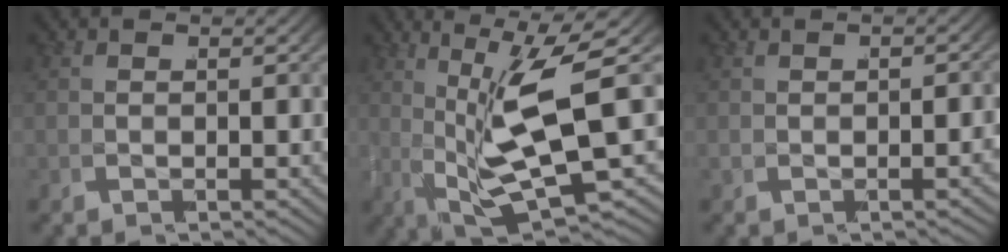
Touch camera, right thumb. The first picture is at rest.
{"total": 10.1, "force": [-1.1, 5.0, 8.7], "torque": [-0.165, -0.021, -0.009]}
{"total": 0.6, "force": [-0.2, -0.4, 0.4], "torque": [-0.002, 0.007, -0.003]}